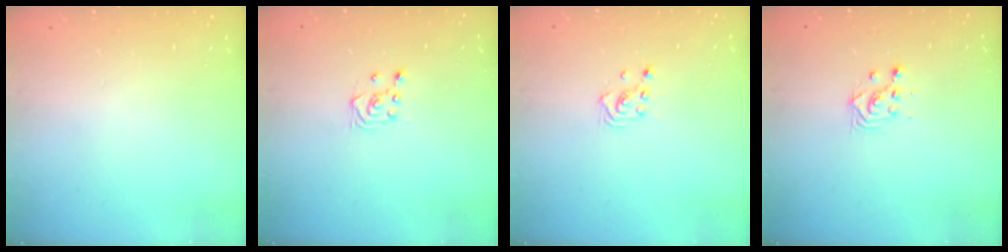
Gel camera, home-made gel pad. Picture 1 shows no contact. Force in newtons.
{"total": 3.5, "press": 3.4, "slide": 0.8}
{"total": 2.8, "press": 2.8, "slide": 0.3}
{"total": 2.8, "press": 2.8, "slide": 0.2}